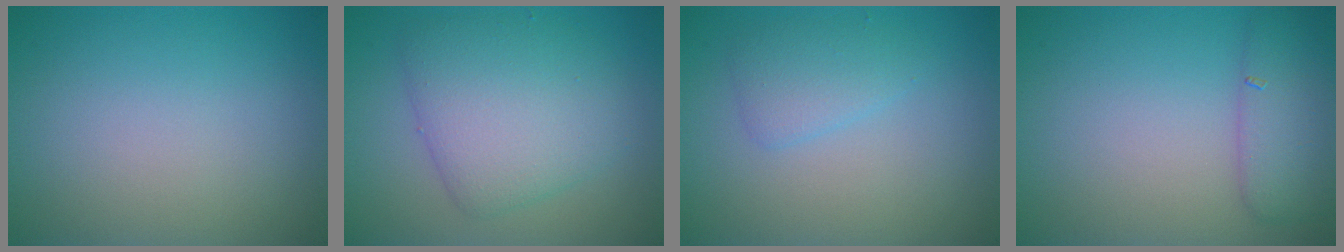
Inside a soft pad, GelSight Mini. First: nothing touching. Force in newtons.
{"total": 5.8, "press": 5.8, "slide": 0.3}
{"total": 2.1, "press": 2.1, "slide": 0.1}
{"total": 3.2, "press": 3.2, "slide": 0.1}